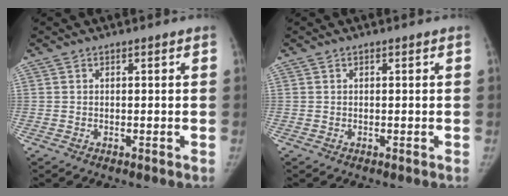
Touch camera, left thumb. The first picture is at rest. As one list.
[{"total": 0.0}]